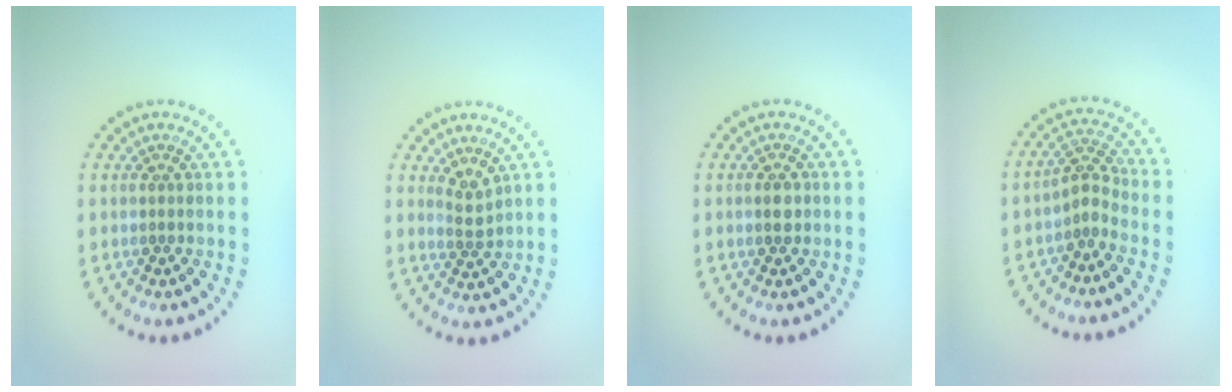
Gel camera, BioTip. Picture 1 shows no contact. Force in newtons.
{"total": 1.7, "press": 1.3, "slide": 1.1}
{"total": 1.2, "press": 1.1, "slide": 0.4}
{"total": 2.2, "press": 1.5, "slide": 1.6}